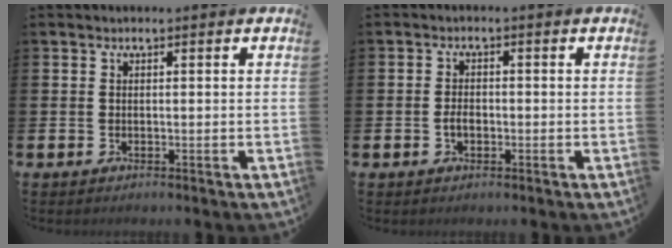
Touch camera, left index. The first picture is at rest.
{"total": 2.0, "force": [-0.5, 1.2, 1.4], "torque": [-0.027, 0.005, -0.011]}